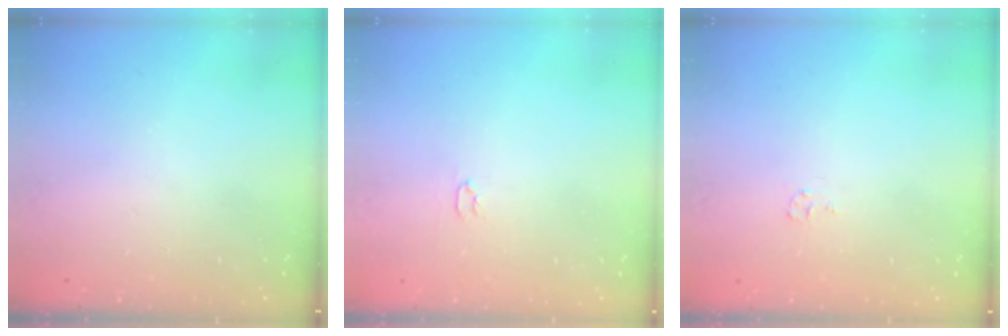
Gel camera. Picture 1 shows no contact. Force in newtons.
{"total": 2.0, "press": 2.0, "slide": 0.3}
{"total": 4.1, "press": 4.1, "slide": 0.4}